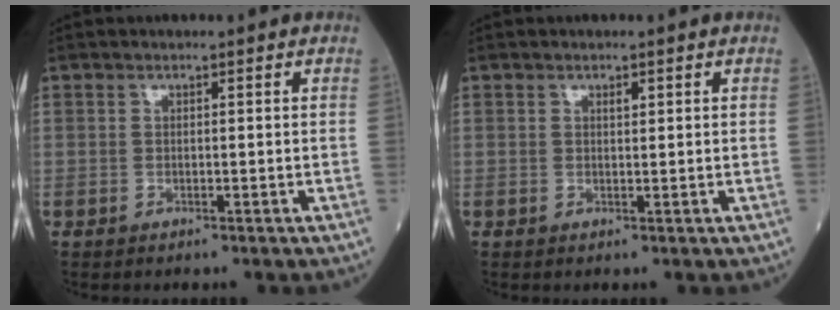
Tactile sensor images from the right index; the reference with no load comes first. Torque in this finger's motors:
{"motor_torque": [0.22, 0.14, 0.12, 0.02]}